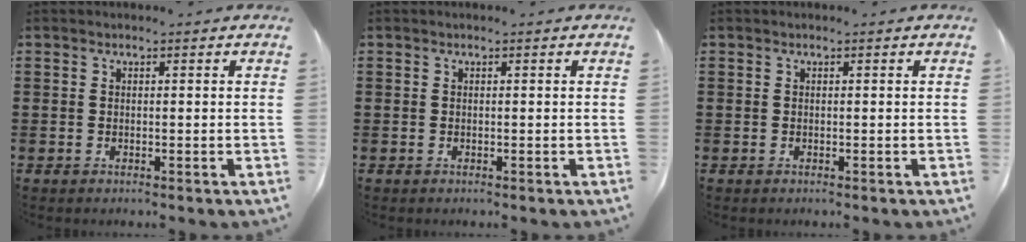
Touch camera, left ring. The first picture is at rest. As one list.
[{"total": 0.0}, {"total": 0.0}]